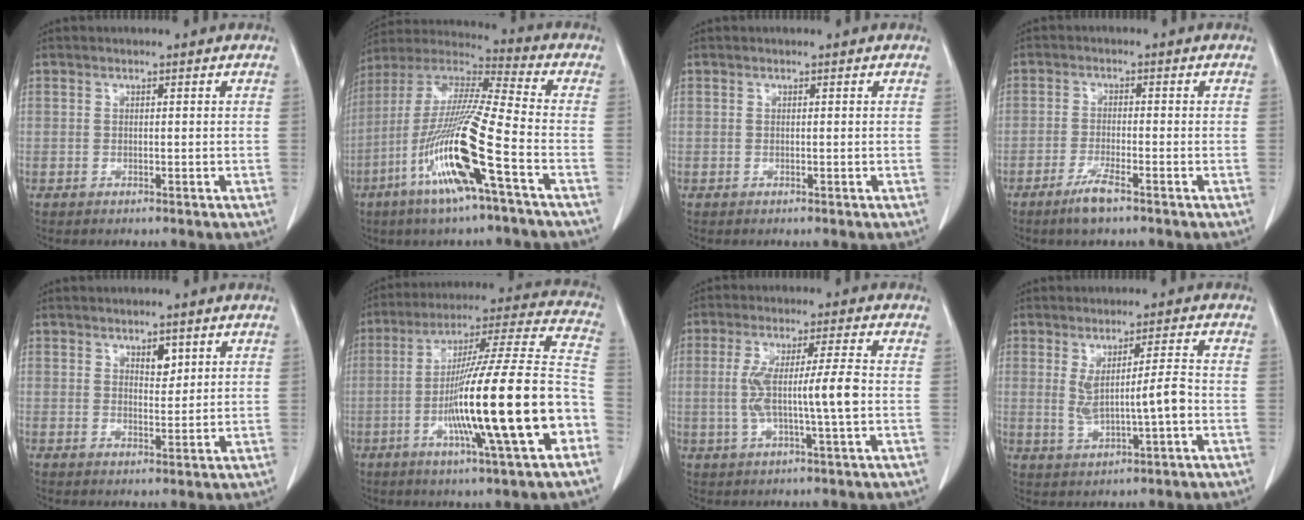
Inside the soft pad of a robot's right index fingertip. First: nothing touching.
{"total": 18.1, "force": [-7.2, 0.3, 16.7], "torque": [-0.348, -0.021, -0.143]}
{"total": 0.0}
{"total": 3.9, "force": [-2.7, 0.3, 2.8], "torque": [-0.059, -0.006, -0.052]}
{"total": 2.6, "force": [1.4, 1.2, 1.8], "torque": [-0.025, -0.005, 0.026]}
{"total": 23.9, "force": [-7.2, 0.6, 22.8], "torque": [-0.338, -0.006, -0.124]}
{"total": 8.4, "force": [-0.7, -0.1, 8.4], "torque": [-0.162, 0.007, -0.012]}
{"total": 5.9, "force": [-0.3, 0.4, 5.9], "torque": [-0.104, 0.002, 0.004]}